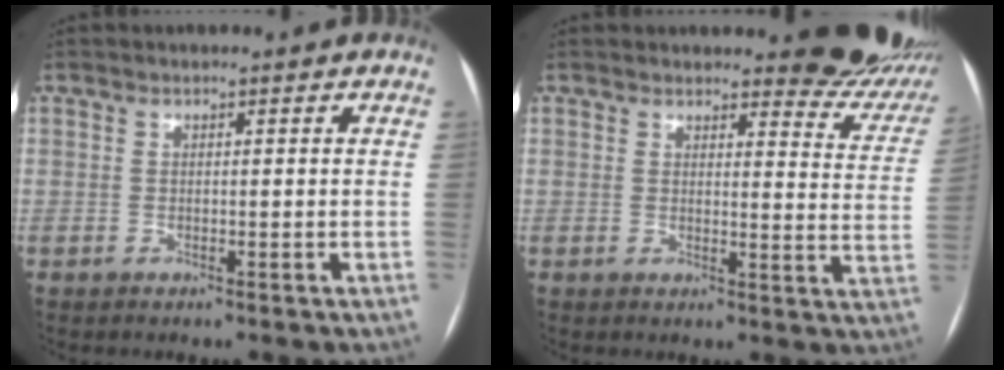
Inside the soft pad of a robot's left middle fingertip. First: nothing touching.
{"total": 11.4, "force": [10.6, 2.6, 3.3], "torque": [-0.009, -0.064, 0.092]}